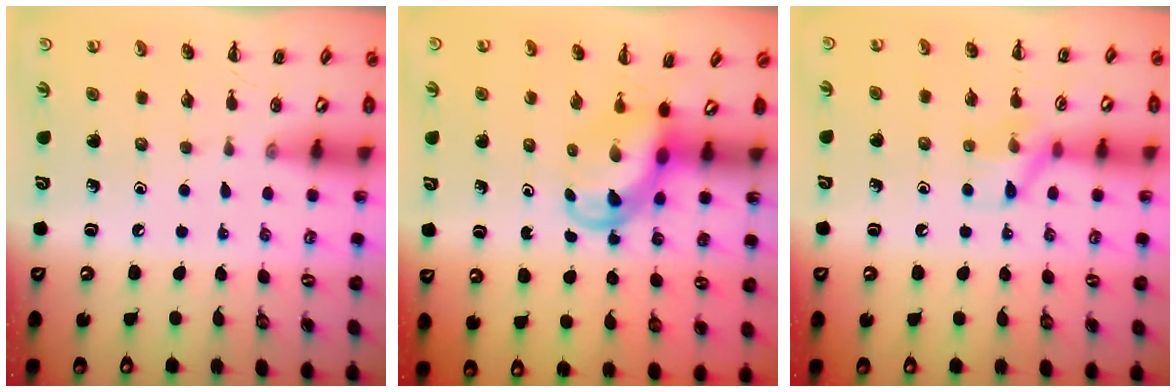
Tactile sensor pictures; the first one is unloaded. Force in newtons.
{"total": 4.0, "press": 3.9, "slide": 0.6}
{"total": 7.8, "press": 7.6, "slide": 1.4}